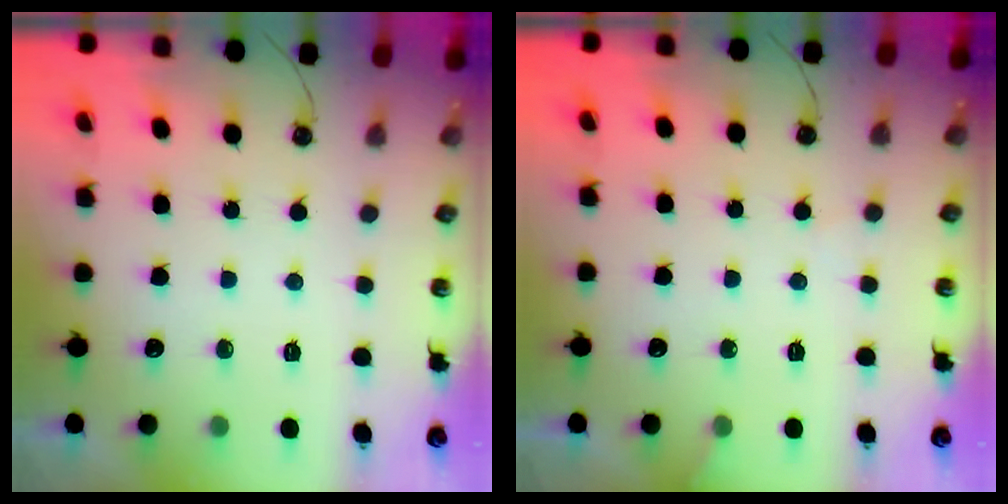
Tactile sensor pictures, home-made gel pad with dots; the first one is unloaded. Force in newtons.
{"total": 4.4, "press": 4.3, "slide": 0.2}